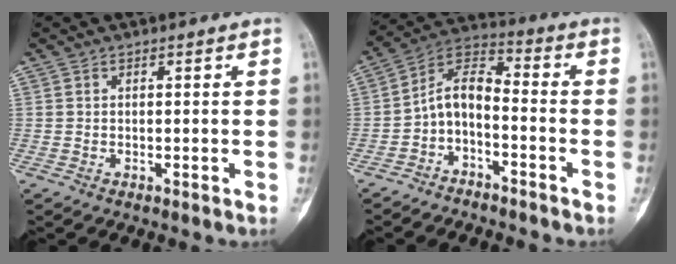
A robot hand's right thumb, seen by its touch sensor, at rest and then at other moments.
{"total": 8.3, "force": [-3.7, 4.3, 6.0], "torque": [-0.107, 0.068, -0.081]}